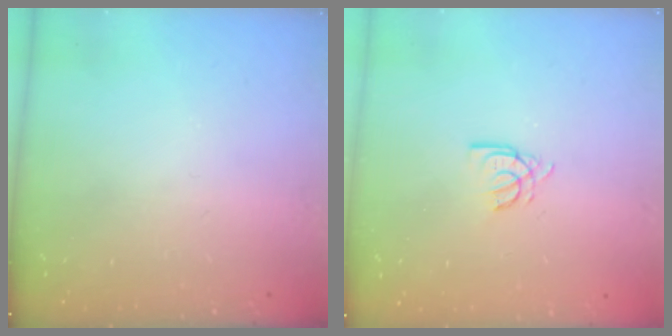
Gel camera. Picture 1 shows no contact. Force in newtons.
{"total": 5.0, "press": 5.0, "slide": 0.4}